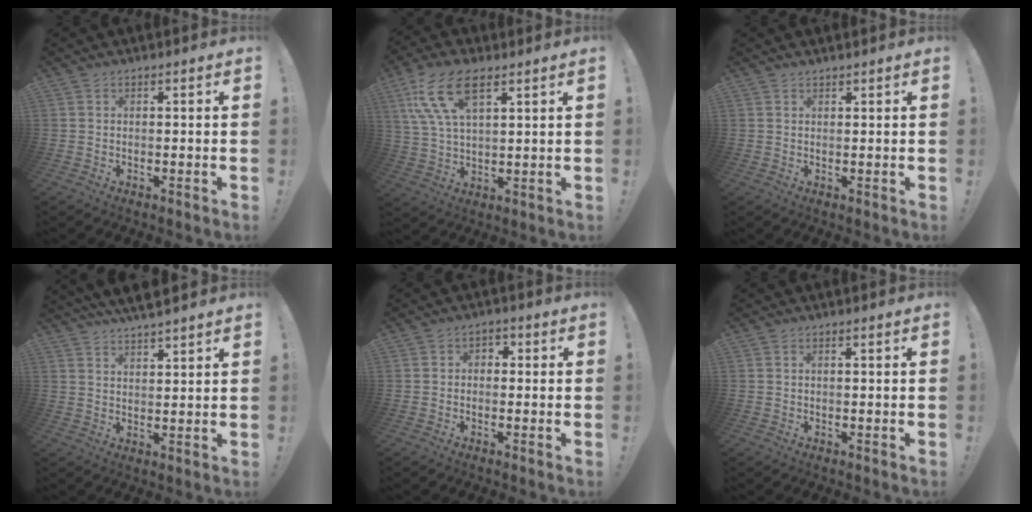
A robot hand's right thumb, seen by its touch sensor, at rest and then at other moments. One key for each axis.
{"total": 13.8, "fx": 6.9, "fy": 5.9, "fz": 10.3, "tx": -0.208, "ty": -0.015, "tz": 0.128}
{"total": 0.8, "fx": 0.8, "fy": 0.0, "fz": 0.1, "tx": -0.001, "ty": -0.001, "tz": 0.015}
{"total": 5.3, "fx": 4.8, "fy": 0.7, "fz": 2.1, "tx": -0.042, "ty": -0.027, "tz": 0.088}
{"total": 2.2, "fx": -1.3, "fy": 1.5, "fz": 0.8, "tx": -0.012, "ty": 0.009, "tz": -0.024}
{"total": 0.5, "fx": 0.1, "fy": -0.2, "fz": 0.5, "tx": -0.009, "ty": 0.000, "tz": 0.001}